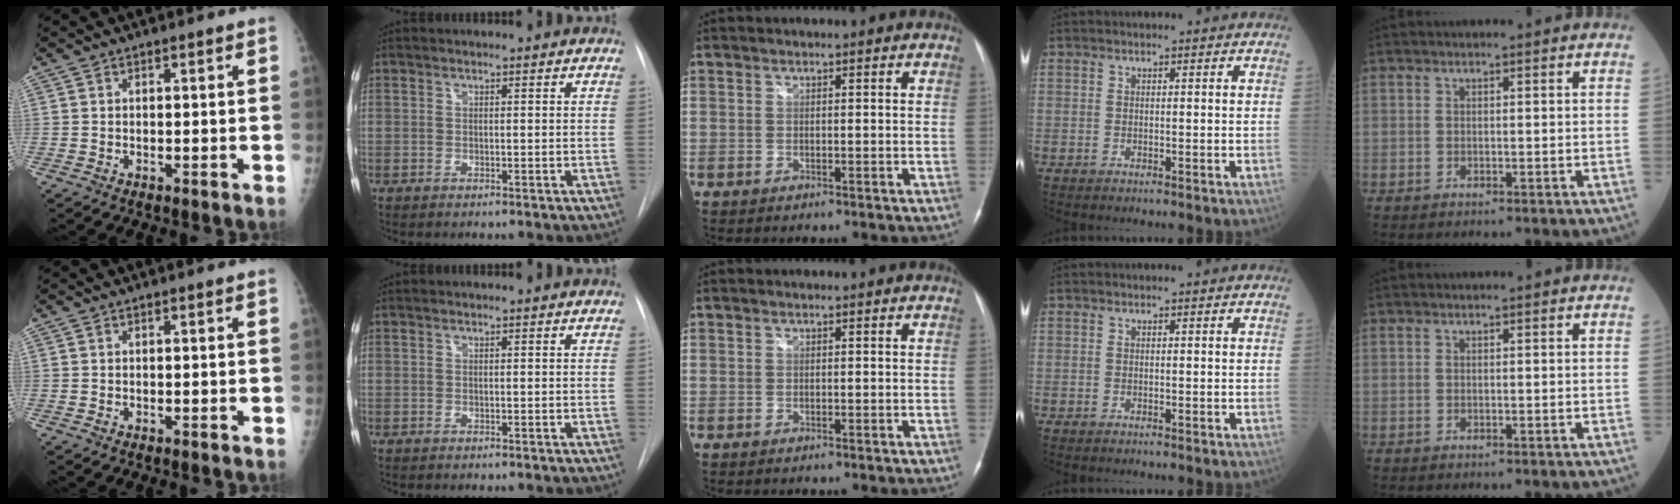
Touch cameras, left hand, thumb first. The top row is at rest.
{}